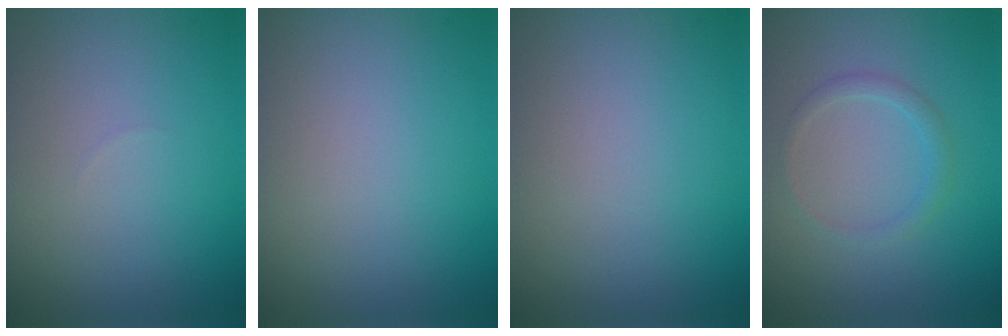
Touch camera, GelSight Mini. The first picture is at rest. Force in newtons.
{"total": 0.0}
{"total": 0.0}
{"total": 1.3, "press": 1.3, "slide": 0.1}